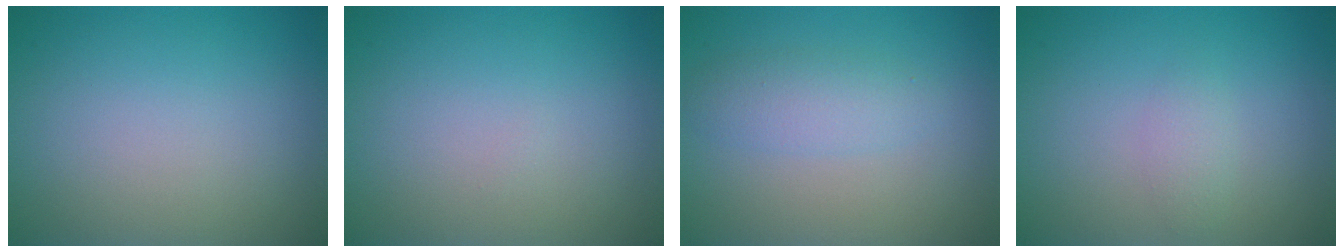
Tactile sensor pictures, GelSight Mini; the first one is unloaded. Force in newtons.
{"total": 0.0}
{"total": 2.4, "press": 2.4, "slide": 0.0}
{"total": 1.2, "press": 1.2, "slide": 0.0}